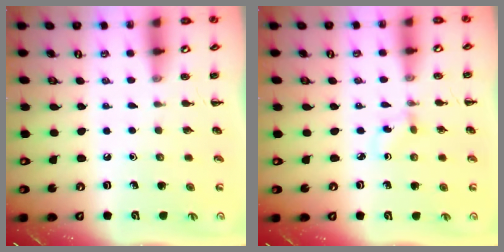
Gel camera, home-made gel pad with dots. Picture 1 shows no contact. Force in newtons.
{"total": 1.2, "press": 1.0, "slide": 0.7}